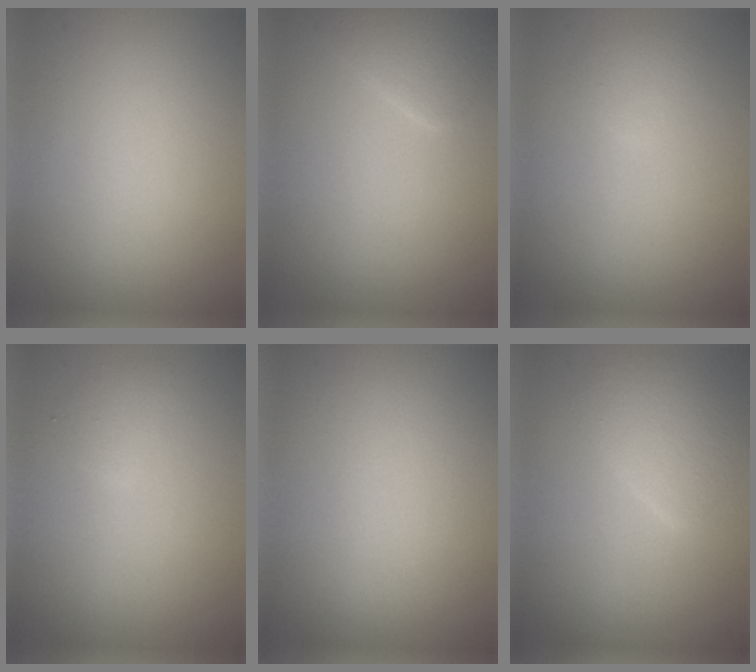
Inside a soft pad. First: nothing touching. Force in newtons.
{"total": 2.3, "press": 2.3, "slide": 0.0}
{"total": 1.2, "press": 1.2, "slide": 0.1}
{"total": 1.2, "press": 1.2, "slide": 0.0}
{"total": 0.0}
{"total": 3.6, "press": 3.6, "slide": 0.1}